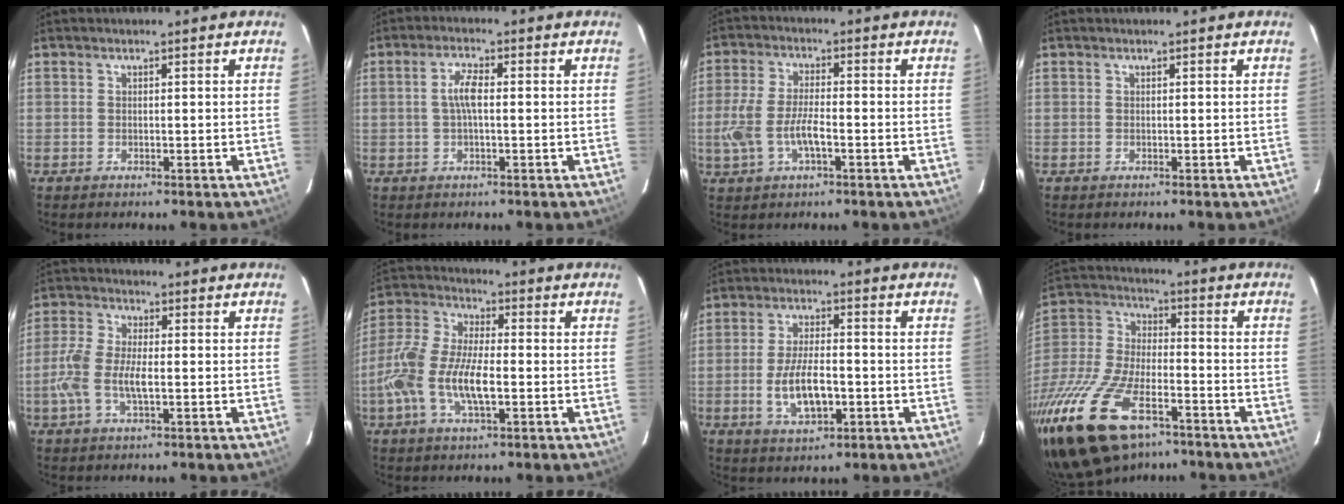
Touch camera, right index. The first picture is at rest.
{"total": 3.8, "force": [0.0, 1.1, 3.6], "torque": [-0.072, 0.007, 0.001]}
{"total": 8.2, "force": [-2.5, 3.1, 7.2], "torque": [-0.158, -0.002, -0.044]}
{"total": 0.0}
{"total": 8.4, "force": [-1.9, 3.4, 7.4], "torque": [-0.165, 0.004, -0.038]}
{"total": 13.1, "force": [-3.4, 5.1, 11.6], "torque": [-0.254, 0.001, -0.069]}
{"total": 8.9, "force": [-2.3, 3.7, 7.8], "torque": [-0.155, -0.006, -0.035]}
{"total": 24.5, "force": [-15.0, 10.8, 16.0], "torque": [-0.355, -0.038, -0.271]}